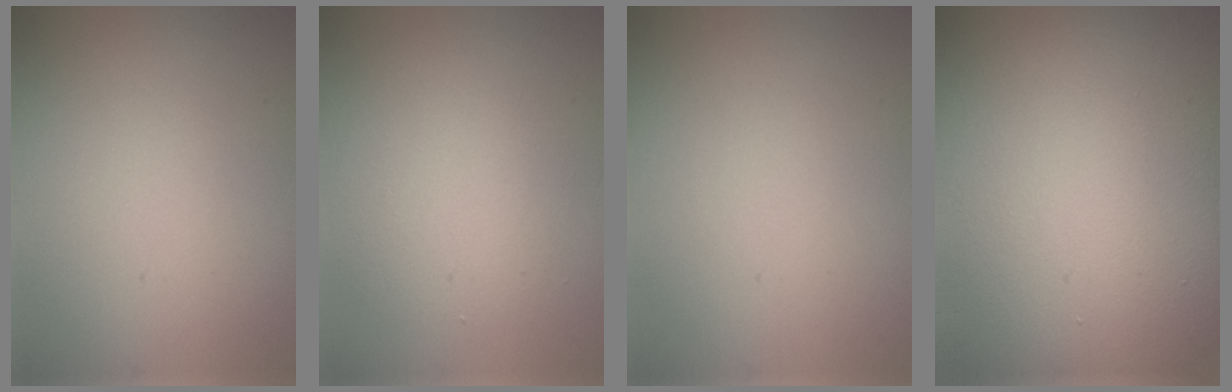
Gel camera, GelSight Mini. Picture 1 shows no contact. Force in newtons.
{"total": 4.0, "press": 4.0, "slide": 0.2}
{"total": 0.0}
{"total": 21.9, "press": 21.9, "slide": 0.7}